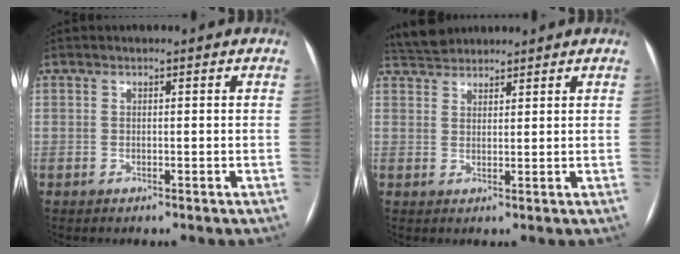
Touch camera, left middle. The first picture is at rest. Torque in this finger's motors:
{"motor_torque": [0.22, -0.25, -0.05, -0.01]}